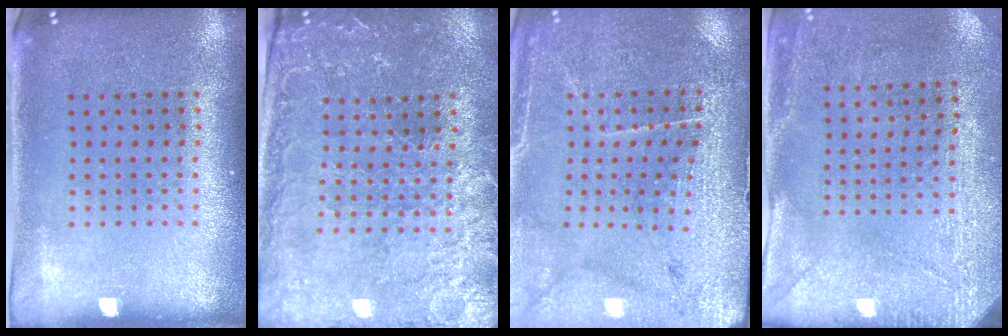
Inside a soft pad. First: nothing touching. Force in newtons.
{"total": 1.5, "press": 1.4, "slide": 0.5}
{"total": 3.1, "press": 3.1, "slide": 0.2}
{"total": 2.9, "press": 2.3, "slide": 1.8}